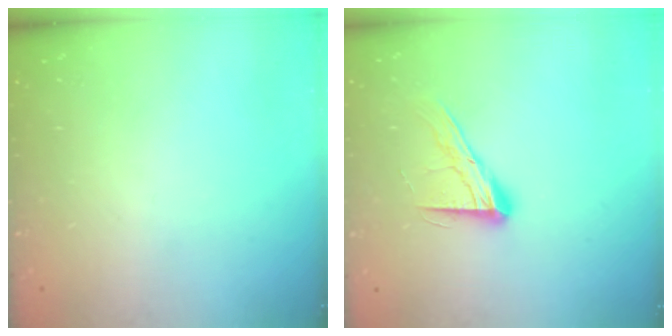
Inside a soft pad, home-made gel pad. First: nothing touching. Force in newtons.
{"total": 12.4, "press": 12.3, "slide": 1.4}